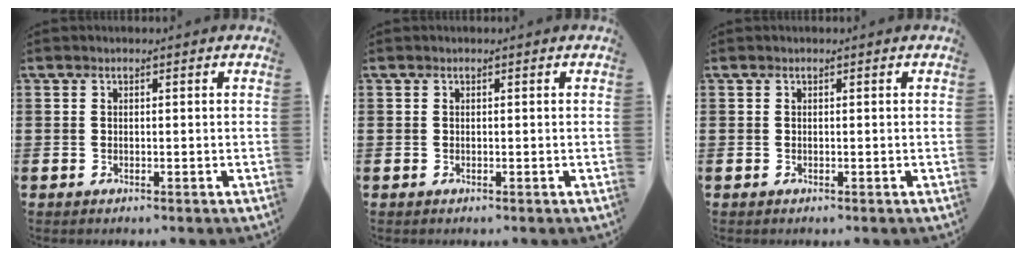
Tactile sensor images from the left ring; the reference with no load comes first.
{"total": 0.0}
{"total": 0.0}